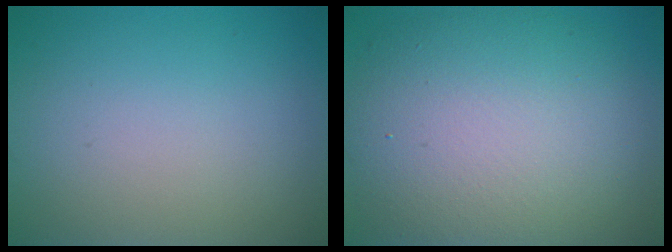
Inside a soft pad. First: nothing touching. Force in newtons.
{"total": 11.7, "press": 11.6, "slide": 1.1}